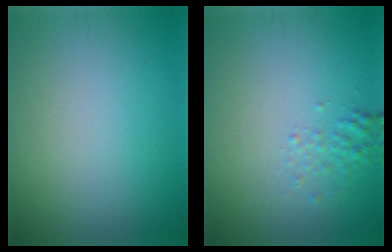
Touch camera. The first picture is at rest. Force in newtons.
{"total": 1.3, "press": 1.3, "slide": 0.1}